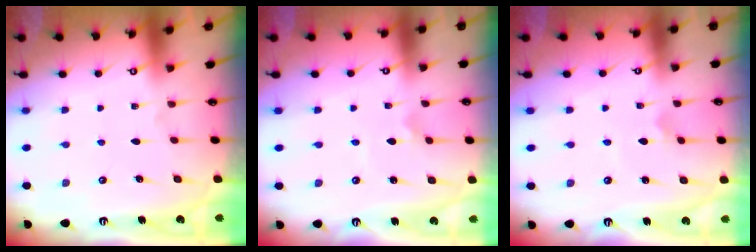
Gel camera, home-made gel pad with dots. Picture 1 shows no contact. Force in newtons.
{"total": 2.4, "press": 2.4, "slide": 0.5}
{"total": 3.6, "press": 3.6, "slide": 0.2}